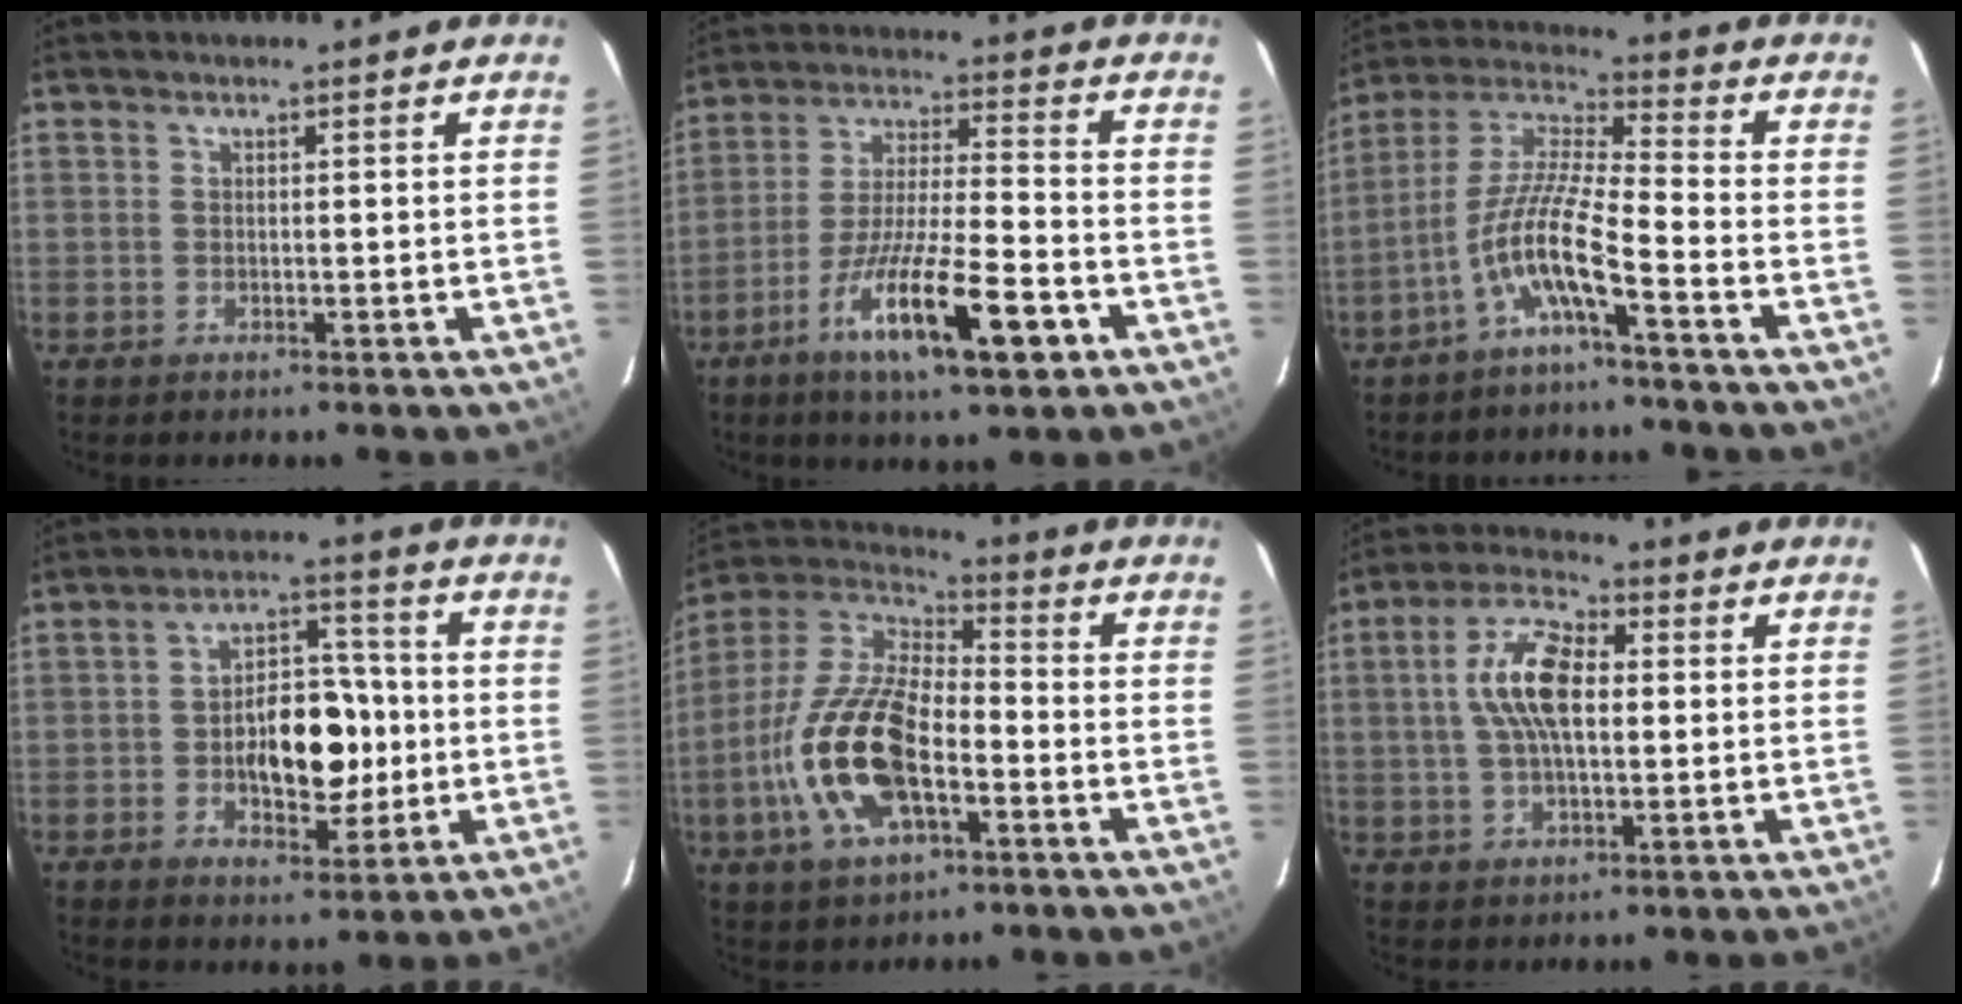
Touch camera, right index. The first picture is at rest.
{"total": 16.2, "force": [-8.2, 2.8, 13.7], "torque": [-0.267, -0.027, -0.141]}
{"total": 10.3, "force": [-5.1, 1.0, 8.9], "torque": [-0.193, 0.008, -0.099]}
{"total": 12.2, "force": [-1.7, 7.1, 9.7], "torque": [-0.172, 0.017, -0.019]}
{"total": 18.2, "force": [-5.5, 8.2, 15.2], "torque": [-0.328, -0.005, -0.106]}
{"total": 12.0, "force": [1.7, 5.6, 10.4], "torque": [-0.202, 0.021, 0.027]}